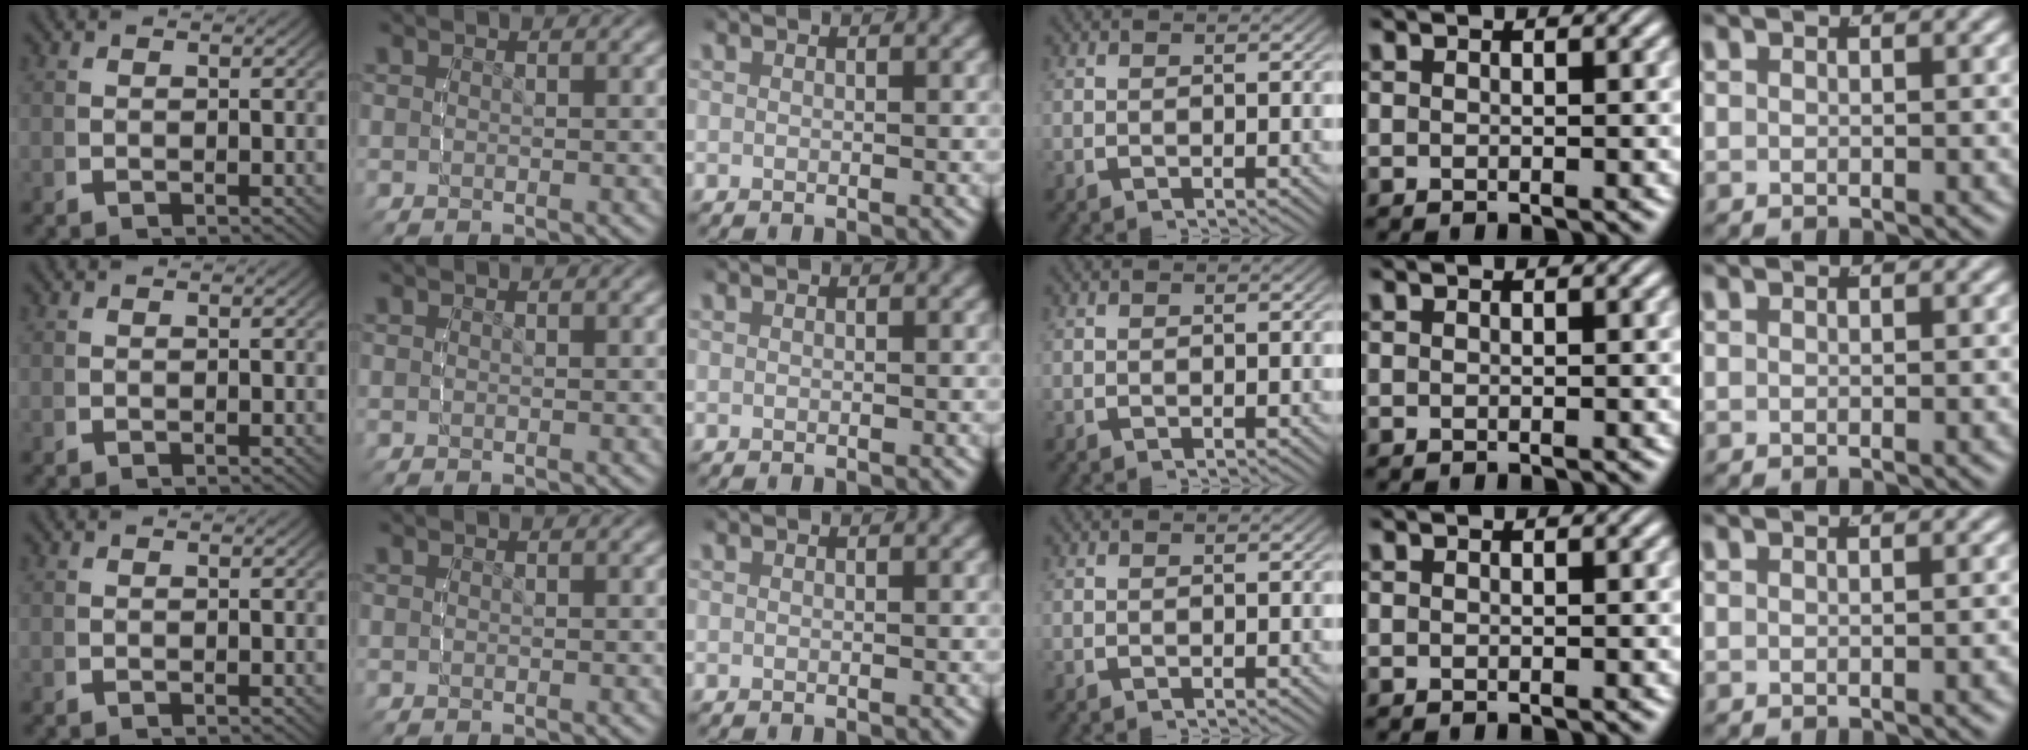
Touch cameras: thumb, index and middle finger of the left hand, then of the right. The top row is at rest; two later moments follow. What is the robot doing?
{"motion": "lift_and_place", "object": "bottle"}